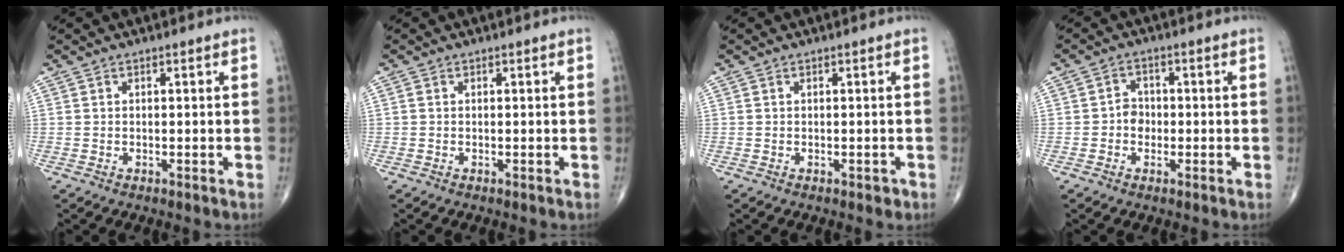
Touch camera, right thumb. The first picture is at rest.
{"total": 0.0}
{"total": 0.8, "force": [-0.3, 0.5, 0.5], "torque": [-0.002, 0.000, -0.004]}
{"total": 3.2, "force": [-0.6, 2.7, 1.5], "torque": [-0.002, 0.010, -0.019]}